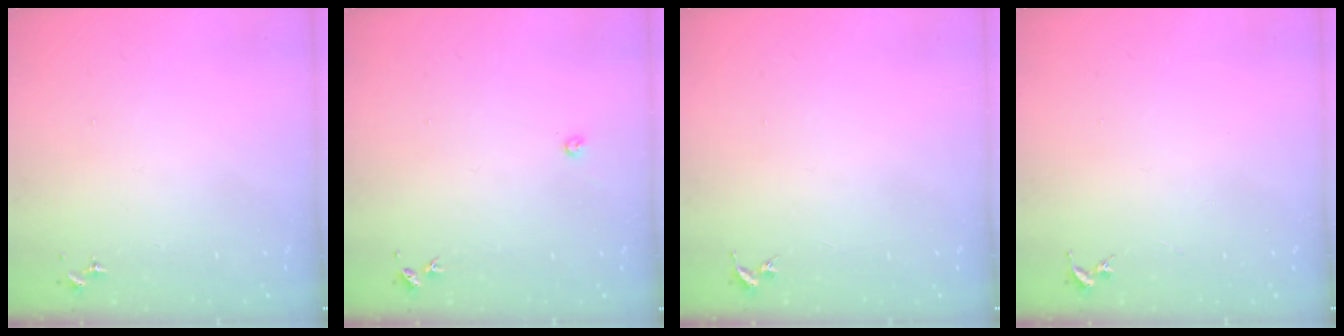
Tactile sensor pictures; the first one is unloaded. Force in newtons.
{"total": 2.4, "press": 2.4, "slide": 0.3}
{"total": 0.0}
{"total": 0.0}